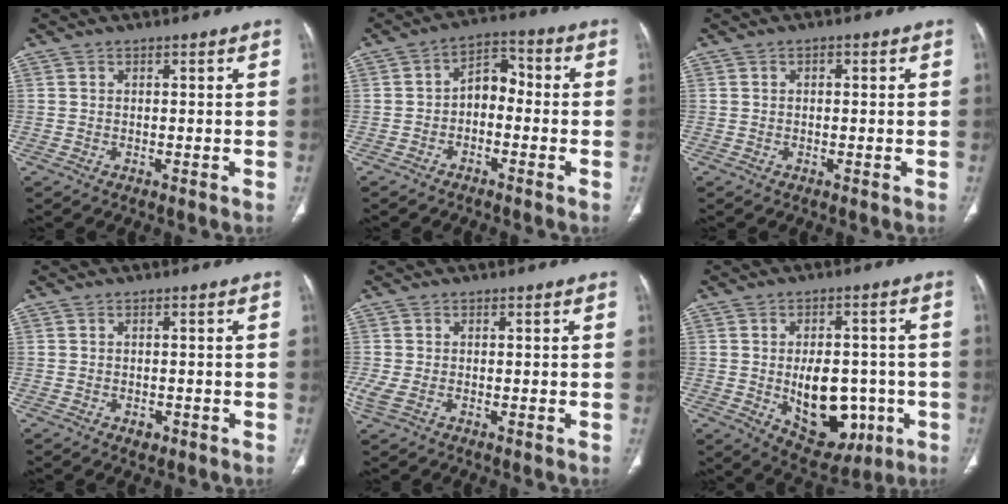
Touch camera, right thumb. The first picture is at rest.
{"total": 6.2, "force": [-1.3, 4.2, 4.3], "torque": [-0.051, 0.037, -0.037]}
{"total": 0.9, "force": [0.2, 0.5, 0.6], "torque": [-0.009, 0.003, 0.001]}
{"total": 1.6, "force": [-0.7, 1.1, 0.9], "torque": [-0.009, 0.002, -0.006]}
{"total": 2.8, "force": [-0.6, 1.6, 2.3], "torque": [-0.071, -0.001, -0.010]}
{"total": 14.6, "force": [-2.8, 9.0, 11.2], "torque": [-0.125, 0.009, -0.018]}